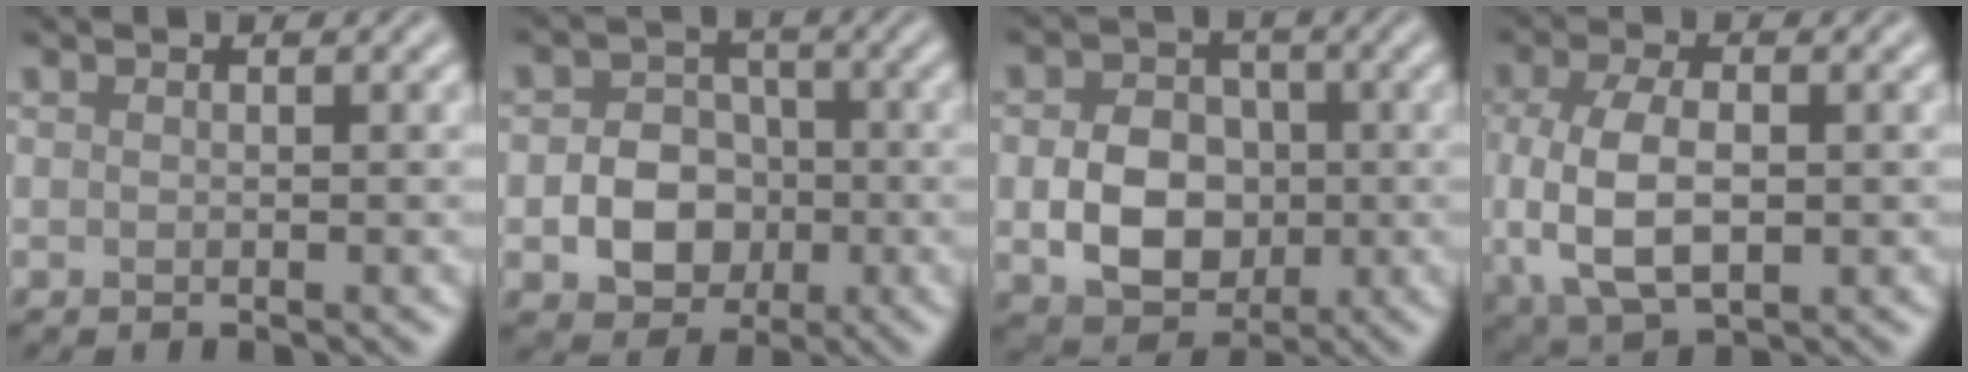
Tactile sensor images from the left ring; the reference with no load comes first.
{"total": 5.4, "force": [-1.3, 4.4, 2.8], "torque": [-0.036, -0.003, -0.027]}
{"total": 6.3, "force": [-0.8, 5.0, 3.8], "torque": [-0.068, -0.003, -0.014]}
{"total": 7.0, "force": [-0.5, 3.9, 5.7], "torque": [-0.129, -0.010, -0.006]}